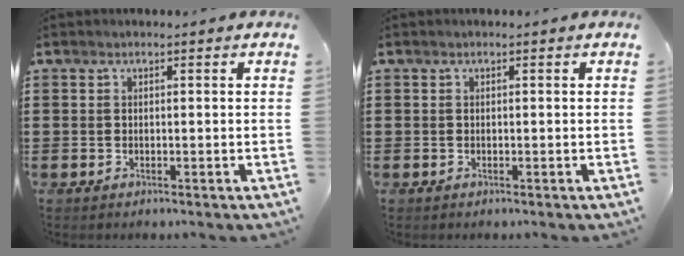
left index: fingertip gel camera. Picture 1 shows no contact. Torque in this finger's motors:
{"motor_torque": [0.00, 0.00, 0.00, 0.00]}